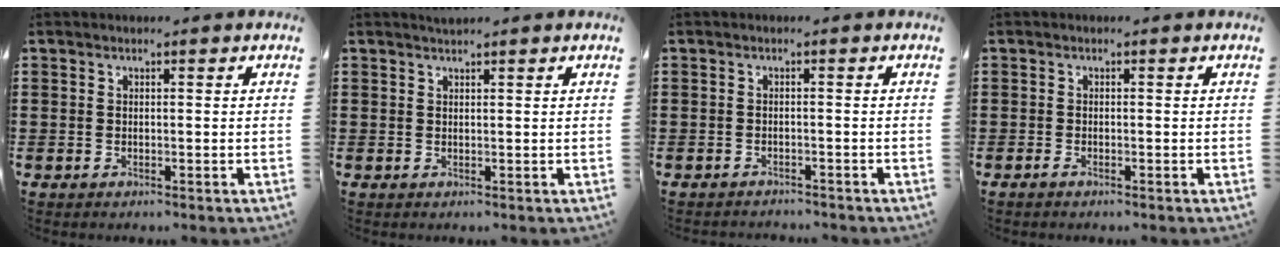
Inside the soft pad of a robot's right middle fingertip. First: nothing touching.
{"total": 0.8, "force": [0.8, 0.1, 0.1], "torque": [-0.002, 0.000, 0.016]}
{"total": 1.1, "force": [-1.1, 0.1, 0.0], "torque": [-0.004, 0.003, -0.024]}
{"total": 0.6, "force": [-0.4, 0.1, 0.5], "torque": [-0.011, -0.004, -0.007]}